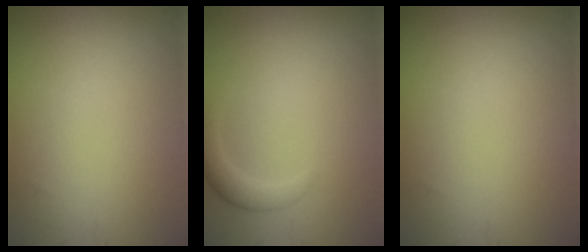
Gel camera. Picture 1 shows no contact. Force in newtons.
{"total": 1.6, "press": 1.6, "slide": 0.1}
{"total": 0.0}